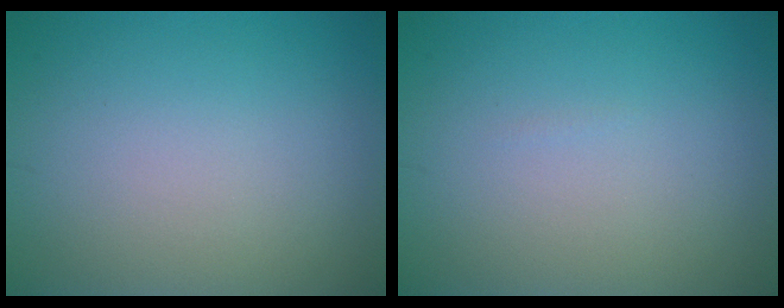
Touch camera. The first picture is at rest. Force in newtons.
{"total": 0.0}